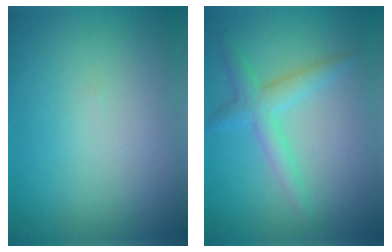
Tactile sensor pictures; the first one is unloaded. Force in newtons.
{"total": 2.8, "press": 2.8, "slide": 0.1}